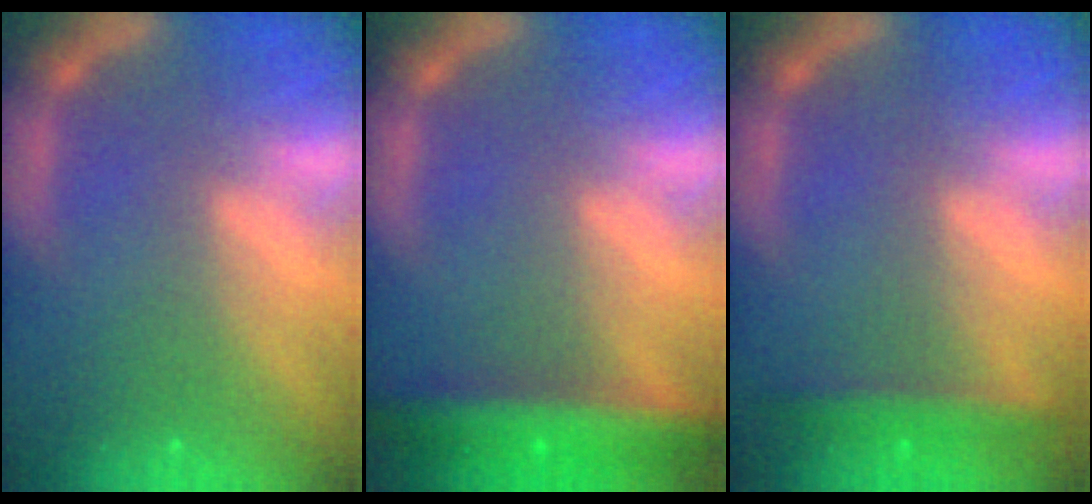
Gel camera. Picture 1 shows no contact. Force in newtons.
{"total": 6.5}
{"total": 2.9}